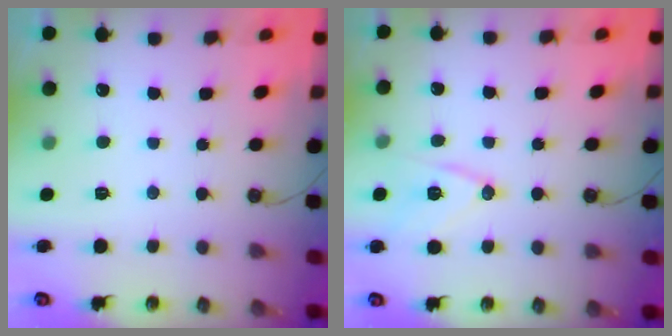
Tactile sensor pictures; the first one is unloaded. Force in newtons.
{"total": 11.4, "press": 10.9, "slide": 3.4}